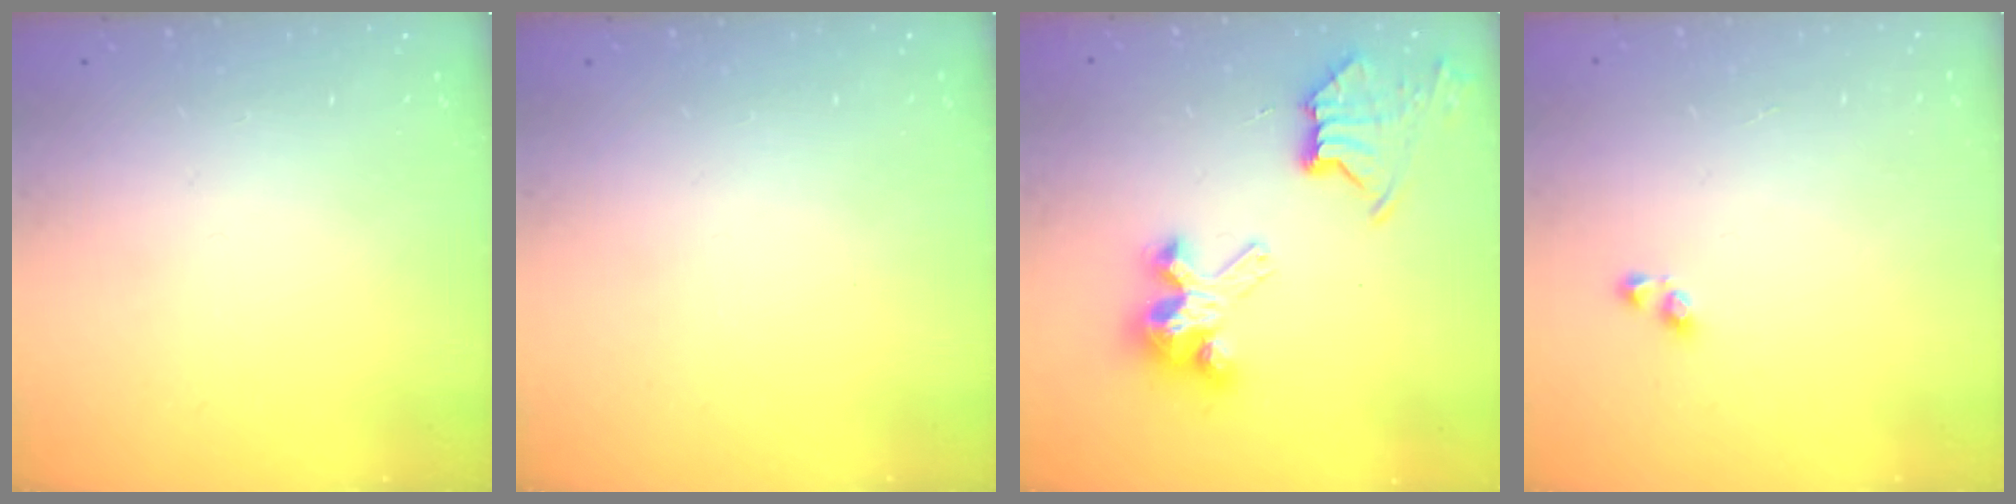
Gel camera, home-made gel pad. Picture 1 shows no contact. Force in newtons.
{"total": 0.0}
{"total": 9.8, "press": 9.8, "slide": 0.7}
{"total": 2.9, "press": 2.9, "slide": 0.2}